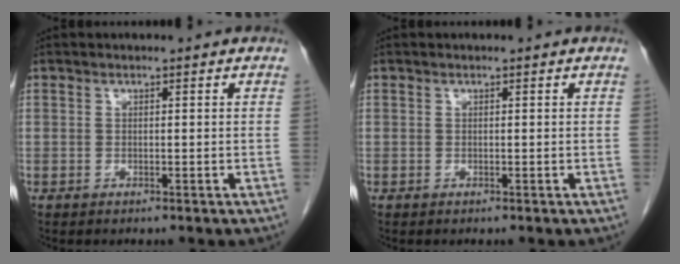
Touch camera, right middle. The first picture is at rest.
{"total": 0.0}